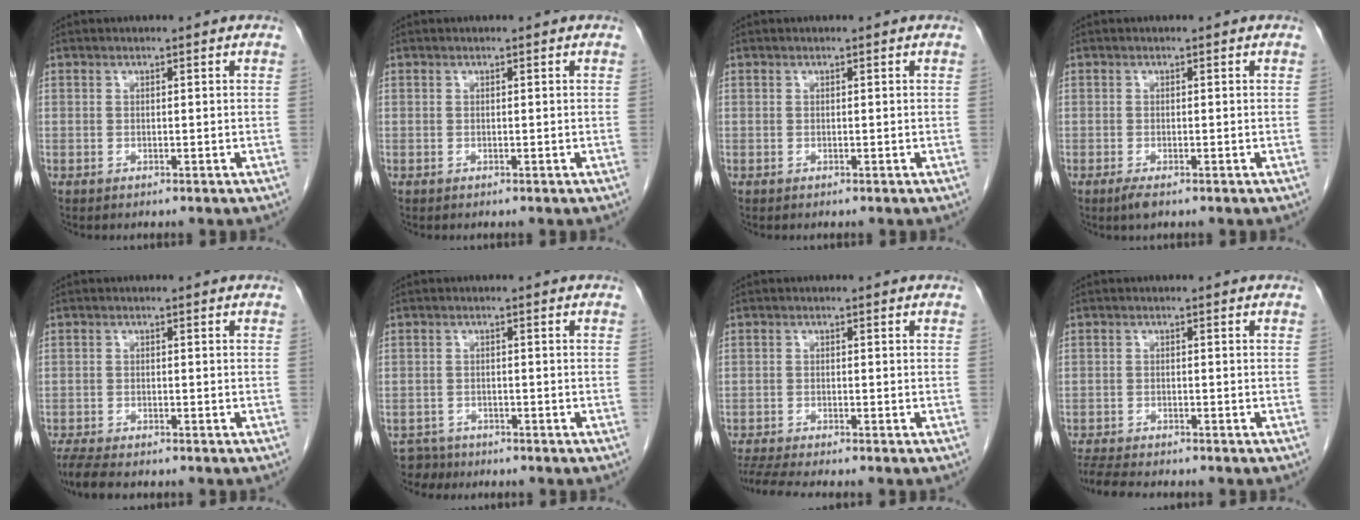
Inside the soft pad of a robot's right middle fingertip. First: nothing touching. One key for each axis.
{"total": 0.0}
{"total": 0.0}
{"total": 1.7, "fx": -1.1, "fy": 0.3, "fz": 1.2, "tx": -0.028, "ty": -0.005, "tz": -0.019}
{"total": 5.5, "fx": -4.7, "fy": 0.9, "fz": 2.7, "tx": -0.054, "ty": -0.018, "tz": -0.079}
{"total": 2.6, "fx": -2.2, "fy": 1.0, "fz": -0.9, "tx": 0.011, "ty": -0.002, "tz": -0.041}
{"total": 5.6, "fx": -5.0, "fy": -0.7, "fz": 2.4, "tx": -0.044, "ty": -0.019, "tz": -0.086}
{"total": 6.8, "fx": -6.2, "fy": 0.7, "fz": 2.7, "tx": -0.049, "ty": -0.017, "tz": -0.102}